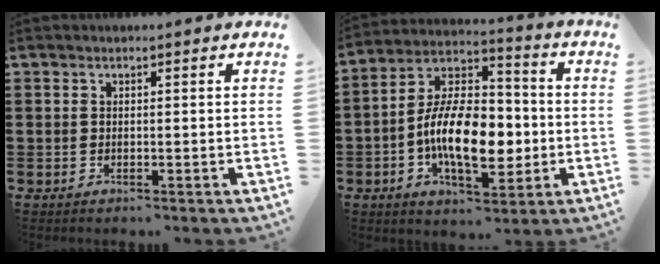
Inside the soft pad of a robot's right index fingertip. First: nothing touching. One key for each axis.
{"total": 13.5, "fx": -2.8, "fy": 7.2, "fz": 11.0, "tx": -0.220, "ty": 0.002, "tz": -0.055}